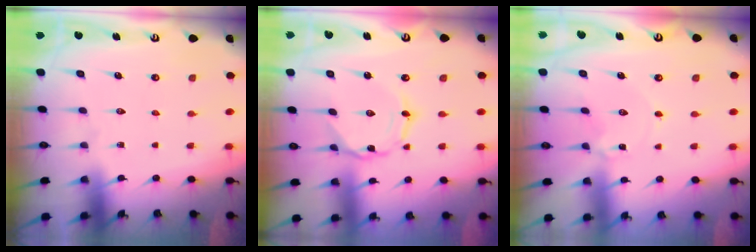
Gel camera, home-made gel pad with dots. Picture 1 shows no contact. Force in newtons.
{"total": 1.1, "press": 1.0, "slide": 0.2}
{"total": 2.2, "press": 2.2, "slide": 0.2}